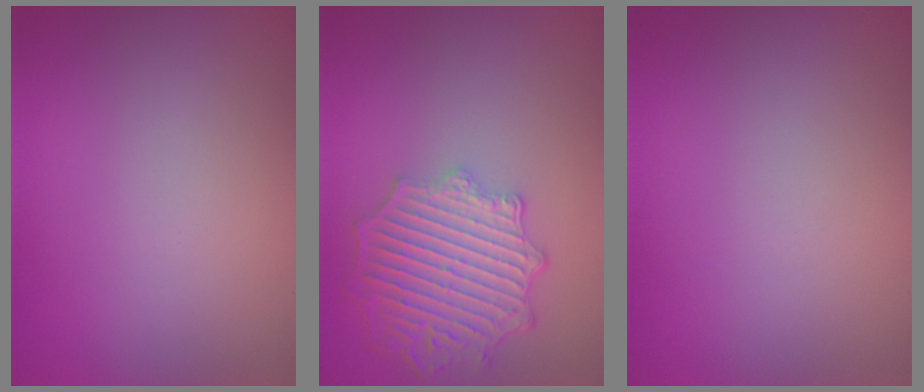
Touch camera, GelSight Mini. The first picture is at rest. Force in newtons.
{"total": 6.3, "press": 5.1, "slide": 3.7}
{"total": 0.0}